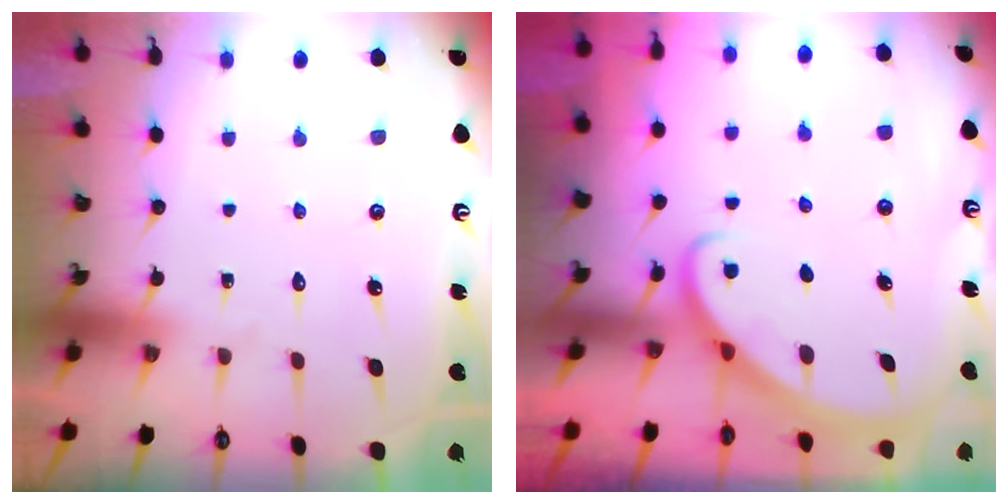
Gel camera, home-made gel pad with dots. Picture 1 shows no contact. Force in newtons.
{"total": 2.7, "press": 2.7, "slide": 0.2}